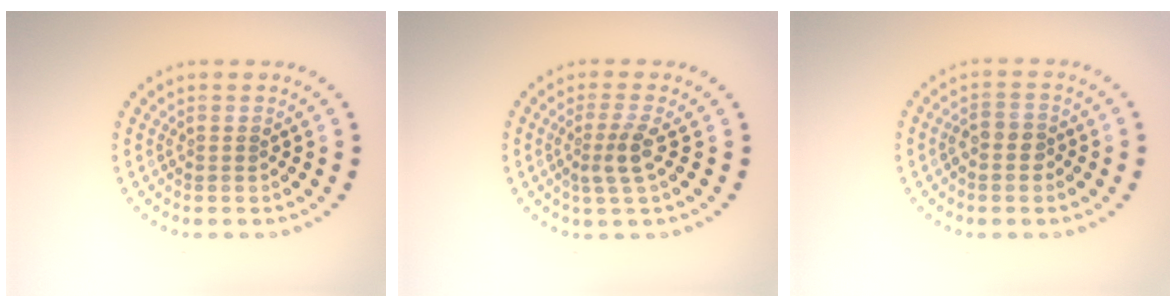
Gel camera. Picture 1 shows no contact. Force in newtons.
{"total": 2.3, "press": 1.8, "slide": 1.5}
{"total": 1.9, "press": 1.8, "slide": 0.7}